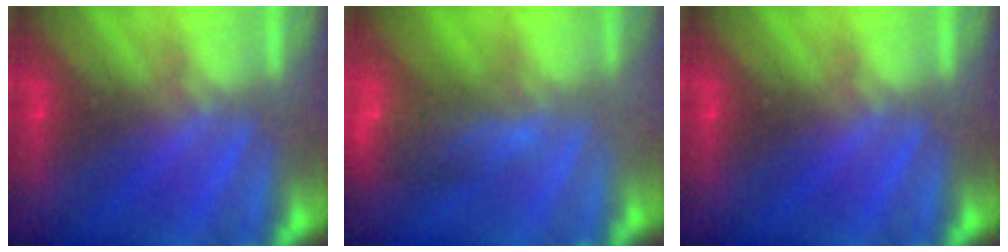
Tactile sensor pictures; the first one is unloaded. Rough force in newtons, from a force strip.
{"total": 7.1}
{"total": 0.0}